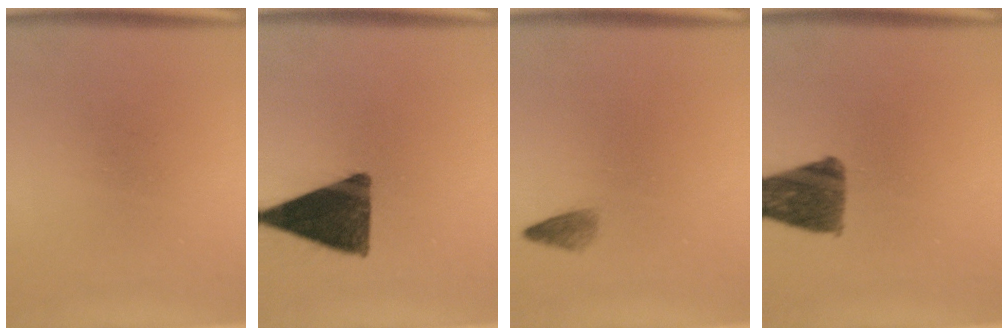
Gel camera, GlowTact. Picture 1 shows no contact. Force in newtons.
{"total": 13.0}
{"total": 1.5}
{"total": 10.1}